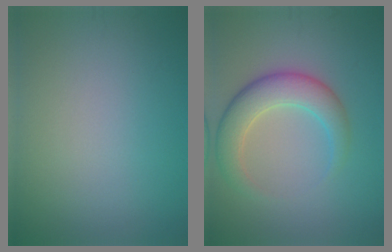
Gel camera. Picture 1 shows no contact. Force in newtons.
{"total": 4.7, "press": 4.7, "slide": 0.1}